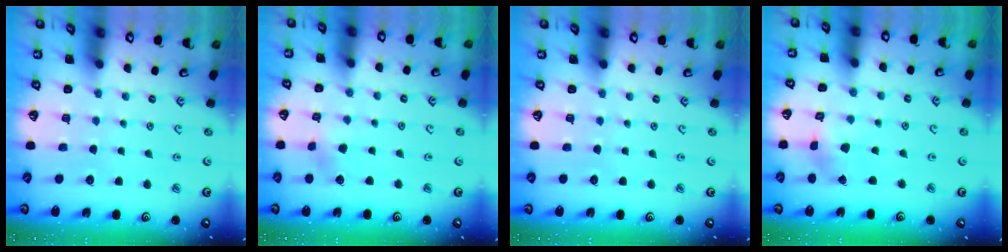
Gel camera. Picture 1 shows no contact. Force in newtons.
{"total": 3.4, "press": 3.3, "slide": 0.9}
{"total": 0.0}
{"total": 2.4, "press": 2.3, "slide": 0.4}